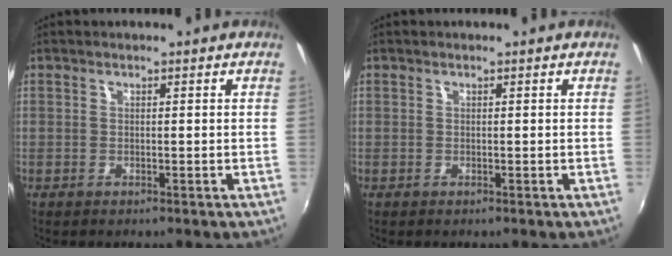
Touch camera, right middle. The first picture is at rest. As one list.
[{"total": 0.0}]